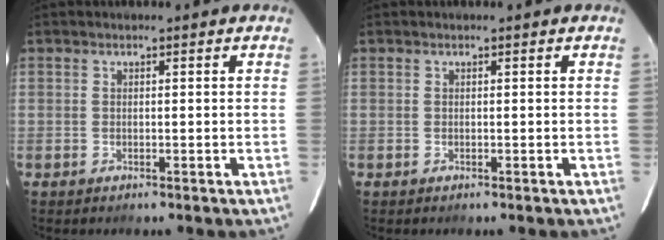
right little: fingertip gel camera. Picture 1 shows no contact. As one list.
[{"total": 0.0}]